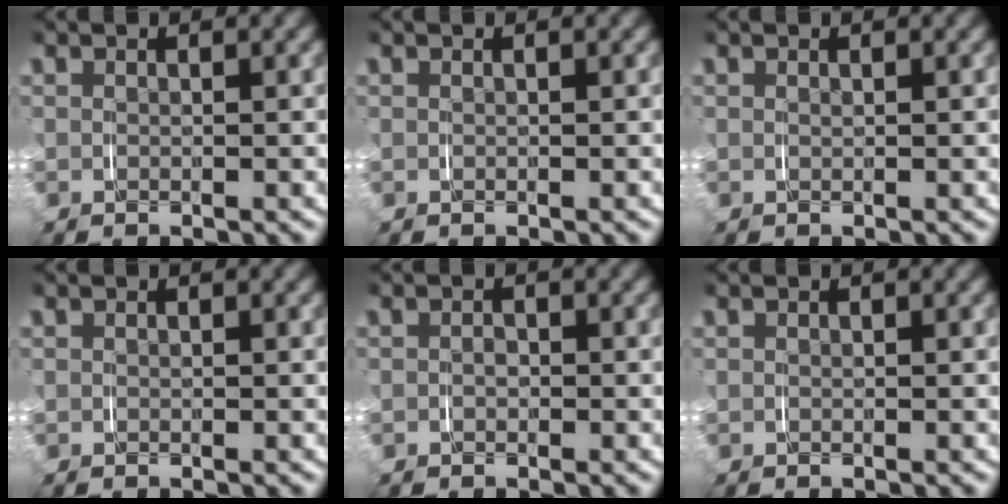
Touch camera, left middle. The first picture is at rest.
{"total": 0.0}
{"total": 0.0}
{"total": 0.0}
{"total": 0.9, "force": [-0.4, 0.8, 0.3], "torque": [-0.015, -0.005, -0.007]}
{"total": 0.0}